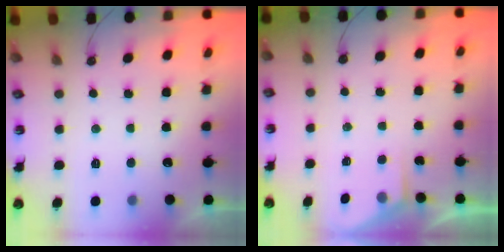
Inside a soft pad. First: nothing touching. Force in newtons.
{"total": 1.8, "press": 1.7, "slide": 0.3}